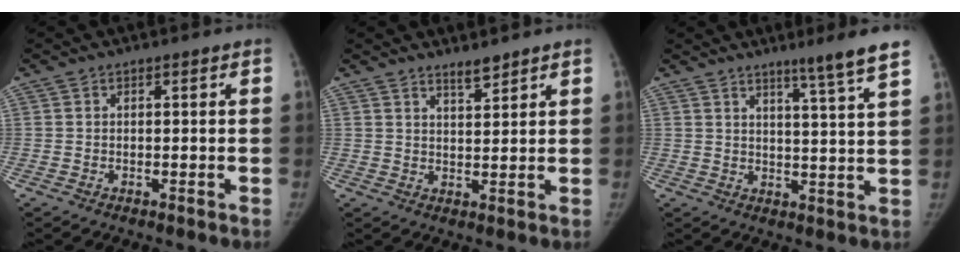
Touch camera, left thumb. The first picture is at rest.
{"total": 2.9, "force": [2.6, 0.5, 1.1], "torque": [-0.007, -0.024, 0.045]}
{"total": 7.8, "force": [5.6, -0.8, 5.4], "torque": [-0.074, -0.037, 0.080]}